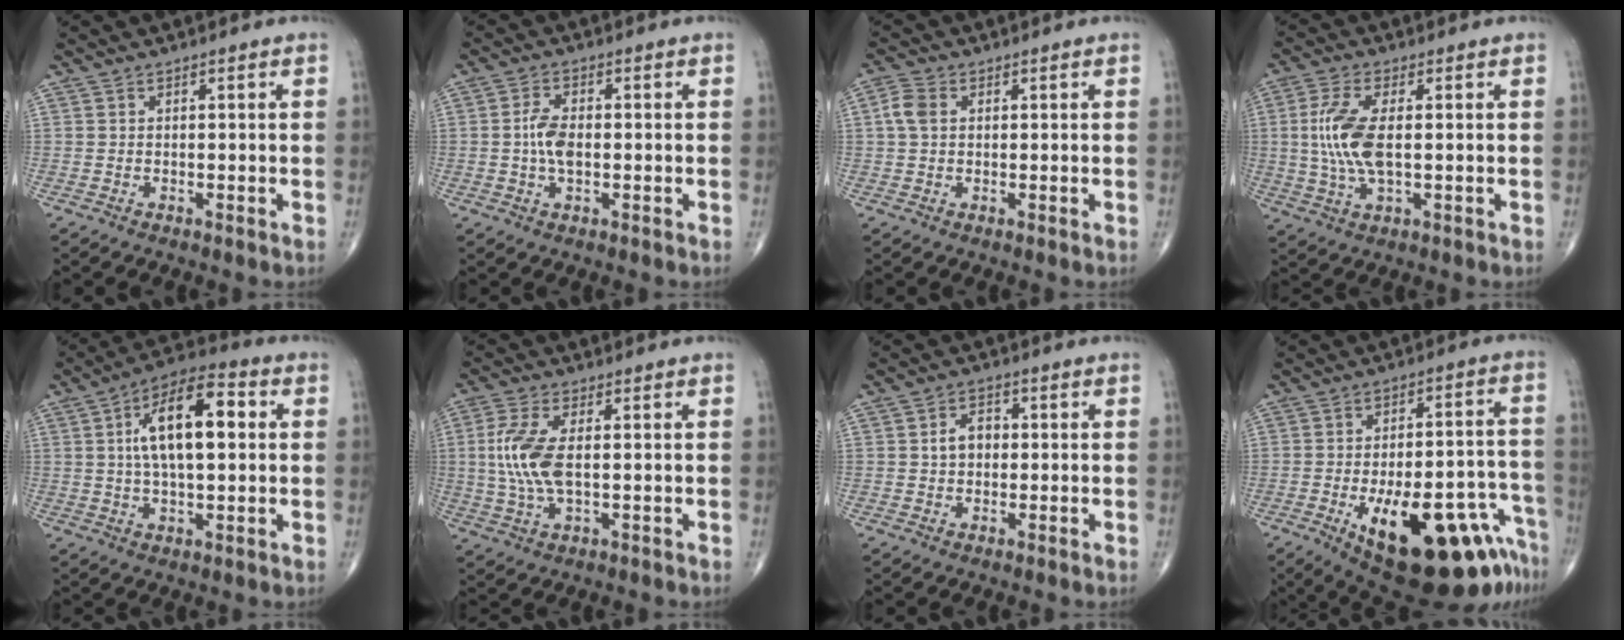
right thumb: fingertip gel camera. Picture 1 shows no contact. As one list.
[{"total": 5.1, "force": [-0.3, 2.6, 4.4], "torque": [-0.087, 0.006, -0.011]}, {"total": 3.8, "force": [0.7, 2.7, 2.6], "torque": [-0.059, 0.011, 0.009]}, {"total": 9.9, "force": [0.5, 4.1, 9.0], "torque": [-0.204, -0.003, 0.011]}, {"total": 15.2, "force": [2.6, 6.6, 13.5], "torque": [-0.218, 0.020, 0.037]}, {"total": 9.5, "force": [0.5, 4.3, 8.5], "torque": [-0.199, -0.002, 0.012]}, {"total": 4.2, "force": [0.2, 3.1, 2.7], "torque": [-0.033, 0.015, -0.003]}, {"total": 25.2, "force": [-12.9, 9.8, 19.3], "torque": [-0.192, 0.067, -0.170]}]